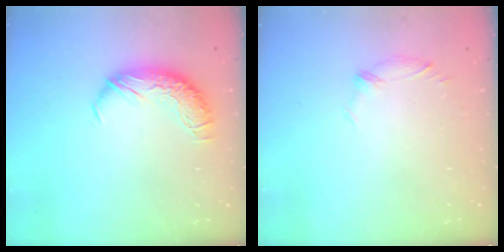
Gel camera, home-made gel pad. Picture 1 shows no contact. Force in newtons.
{"total": 5.4, "press": 5.2, "slide": 1.3}